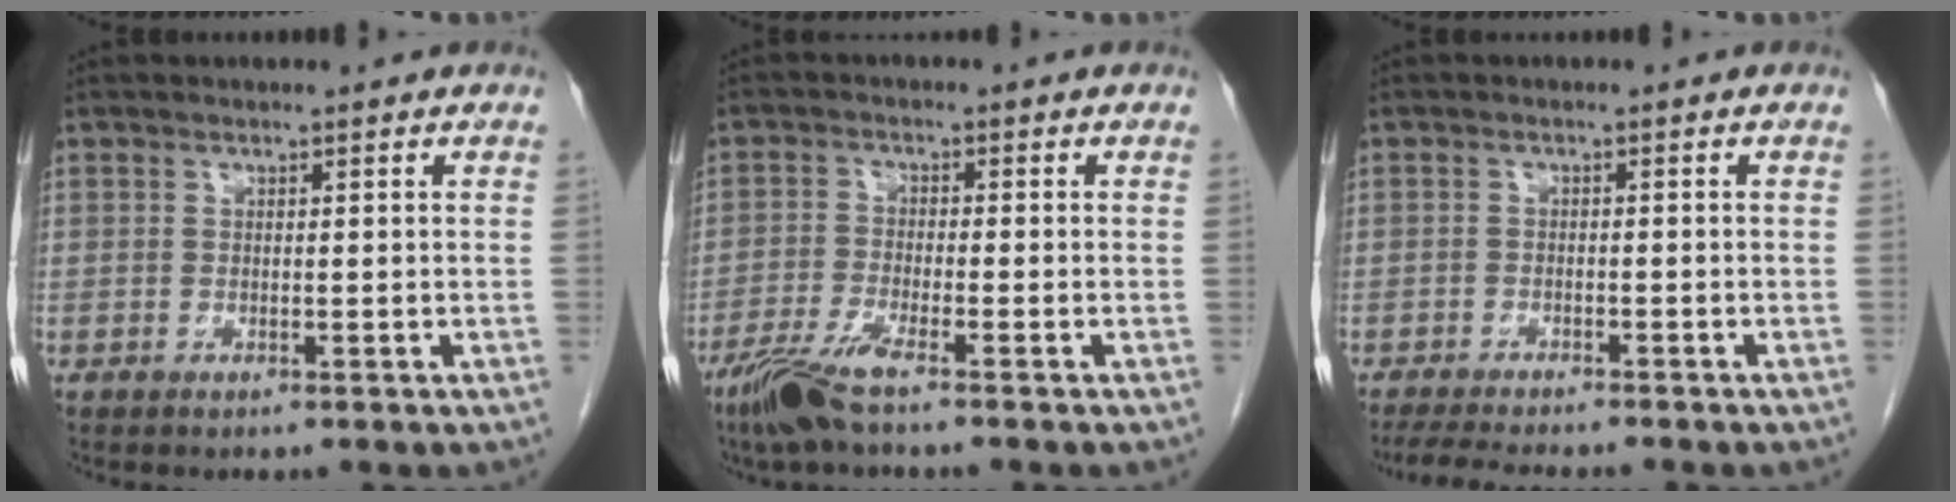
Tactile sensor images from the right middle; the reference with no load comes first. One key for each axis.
{"total": 5.6, "fx": -4.0, "fy": 0.1, "fz": 3.9, "tx": -0.087, "ty": -0.017, "tz": -0.084}
{"total": 8.7, "fx": -7.7, "fy": 1.0, "fz": 3.9, "tx": -0.058, "ty": -0.014, "tz": -0.116}